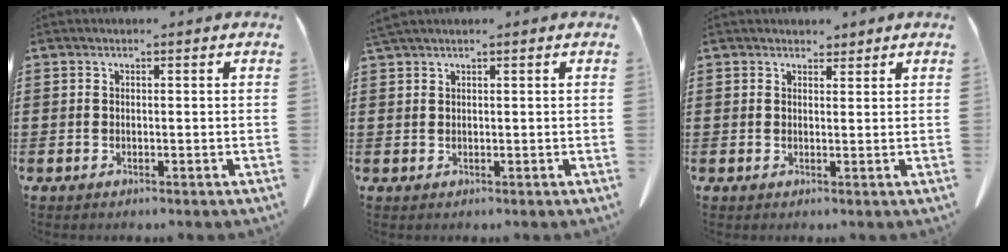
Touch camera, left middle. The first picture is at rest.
{"total": 1.1, "force": [1.0, -0.1, 0.4], "torque": [-0.011, -0.001, 0.020]}
{"total": 1.9, "force": [1.7, 0.7, 0.3], "torque": [-0.002, 0.000, 0.033]}